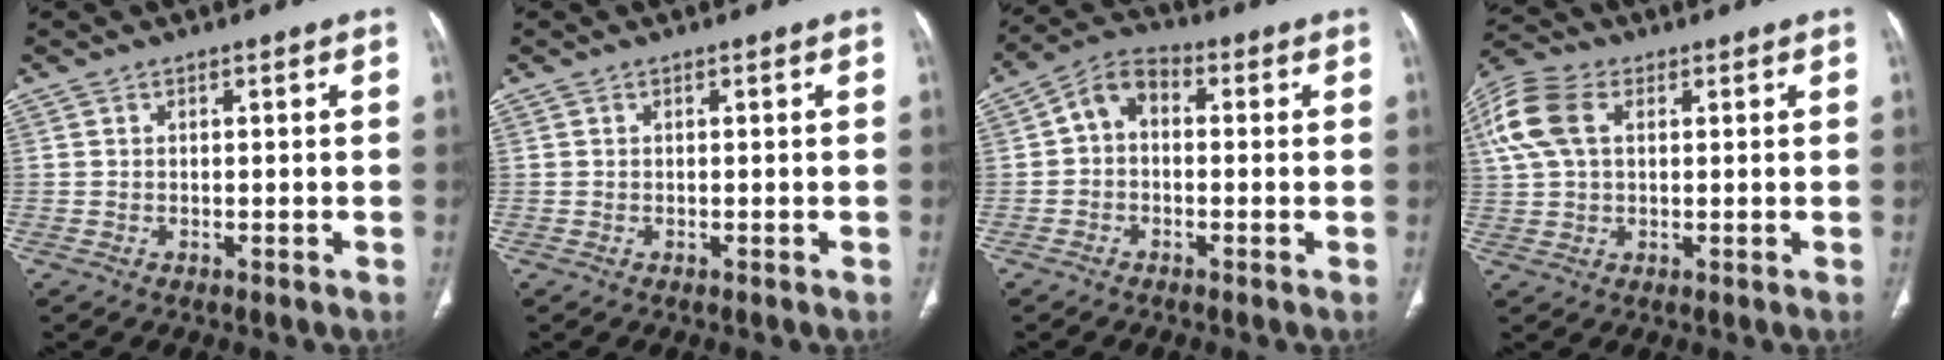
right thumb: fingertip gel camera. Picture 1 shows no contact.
{"total": 0.0}
{"total": 6.3, "force": [0.0, 4.5, 4.4], "torque": [-0.059, 0.020, -0.018]}
{"total": 12.3, "force": [3.7, 7.9, 8.7], "torque": [-0.213, 0.023, 0.070]}